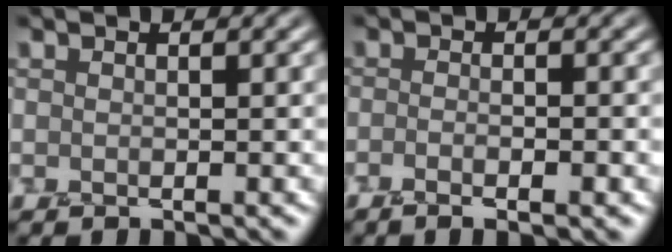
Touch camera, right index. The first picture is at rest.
{"total": 3.2, "force": [-1.2, 1.1, 2.7], "torque": [-0.020, 0.001, -0.021]}